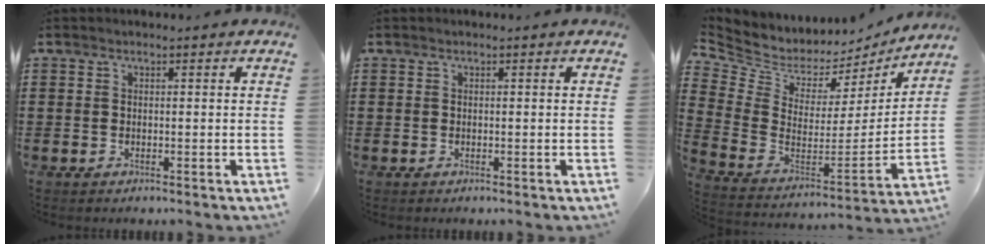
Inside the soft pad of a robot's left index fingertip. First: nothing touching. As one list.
[{"total": 0.0}, {"total": 4.9, "force": [4.0, 2.6, 0.6], "torque": [-0.048, -0.045, 0.069]}]